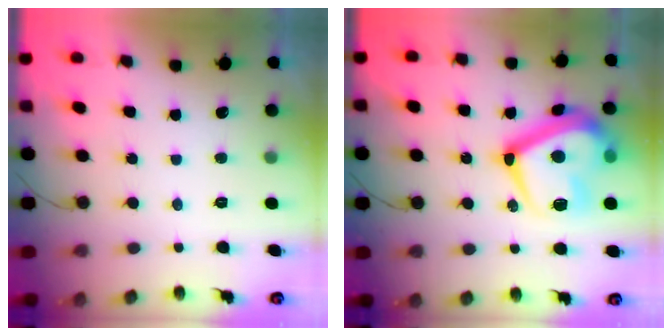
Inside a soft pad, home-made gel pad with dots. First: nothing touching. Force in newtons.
{"total": 20.8, "press": 20.8, "slide": 0.9}